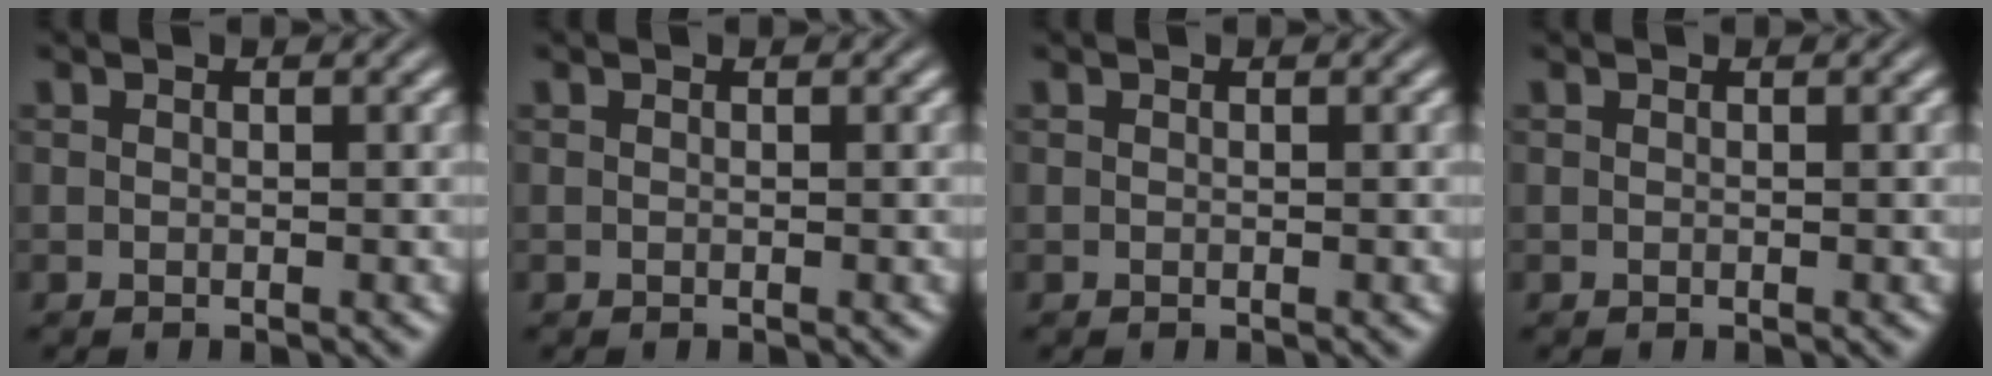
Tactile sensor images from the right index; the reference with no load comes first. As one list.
[{"total": 0.0}, {"total": 0.0}, {"total": 0.0}]